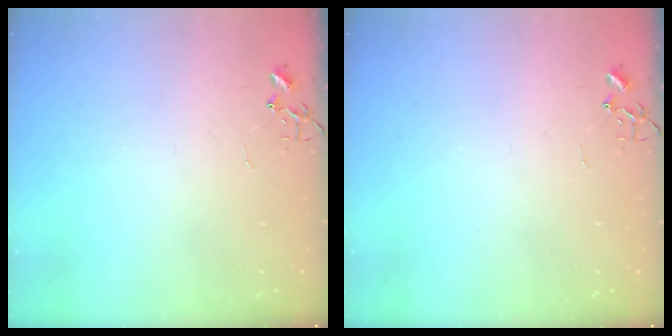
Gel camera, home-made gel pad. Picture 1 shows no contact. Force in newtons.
{"total": 0.0}